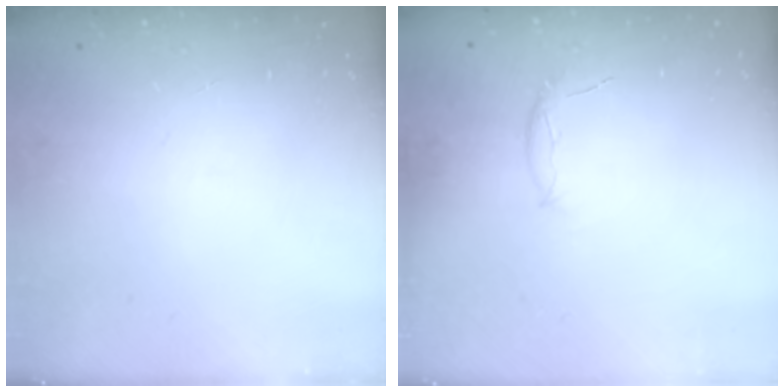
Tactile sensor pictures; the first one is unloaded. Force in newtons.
{"total": 5.6, "press": 5.5, "slide": 0.9}